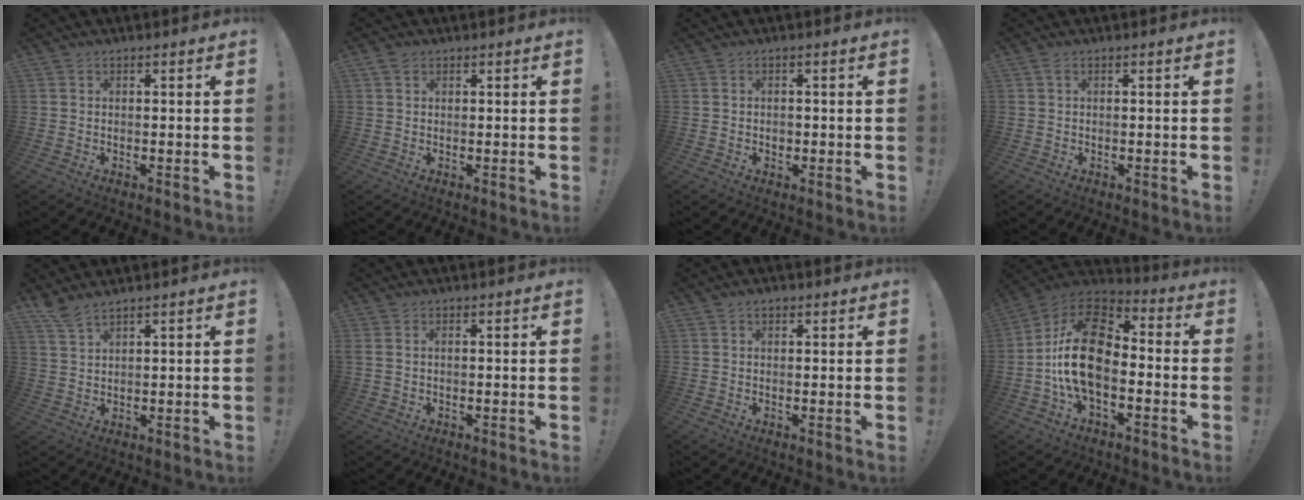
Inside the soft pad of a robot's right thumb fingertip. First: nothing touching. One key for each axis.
{"total": 1.9, "fx": 1.2, "fy": 1.2, "fz": 0.9, "tx": -0.015, "ty": -0.001, "tz": 0.022}
{"total": 1.3, "fx": -0.5, "fy": 1.0, "fz": 0.6, "tx": -0.004, "ty": 0.000, "tz": -0.010}
{"total": 0.6, "fx": 0.1, "fy": 0.2, "fz": 0.5, "tx": -0.008, "ty": 0.000, "tz": 0.001}
{"total": 4.3, "fx": 3.7, "fy": 0.6, "fz": 2.2, "tx": -0.042, "ty": -0.022, "tz": 0.067}
{"total": 1.2, "fx": 0.4, "fy": 0.8, "fz": 0.8, "tx": -0.023, "ty": 0.006, "tz": 0.009}
{"total": 1.2, "fx": 0.6, "fy": 0.8, "fz": 0.6, "tx": -0.007, "ty": 0.000, "tz": 0.011}
{"total": 19.9, "fx": -2.9, "fy": 12.2, "fz": 15.5, "tx": -0.287, "ty": 0.030, "tz": -0.044}